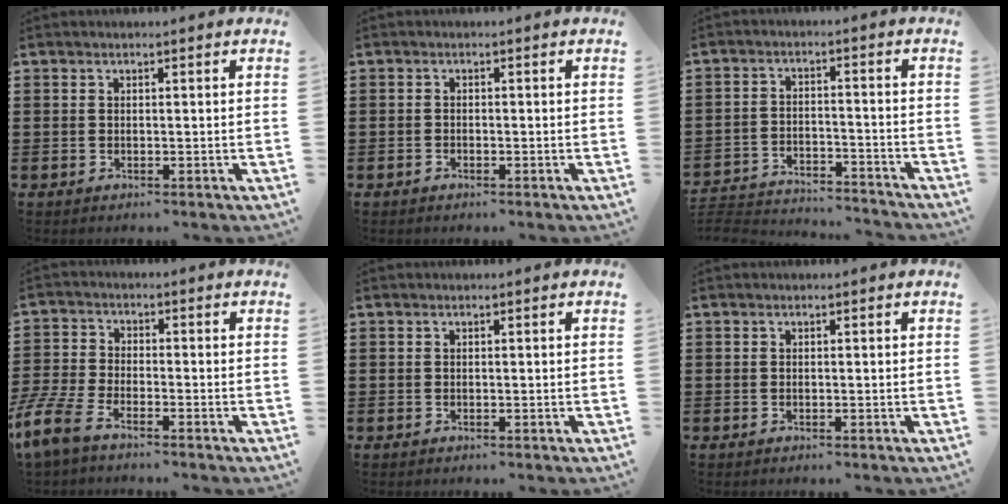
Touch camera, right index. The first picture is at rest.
{"total": 0.7, "force": [-0.6, 0.3, 0.1], "torque": [-0.004, 0.000, -0.012]}
{"total": 4.2, "force": [-4.1, 0.4, 0.6], "torque": [-0.022, 0.000, -0.089]}
{"total": 6.2, "force": [-4.9, 1.5, 3.5], "torque": [-0.112, -0.014, -0.105]}
{"total": 0.0}
{"total": 0.0}